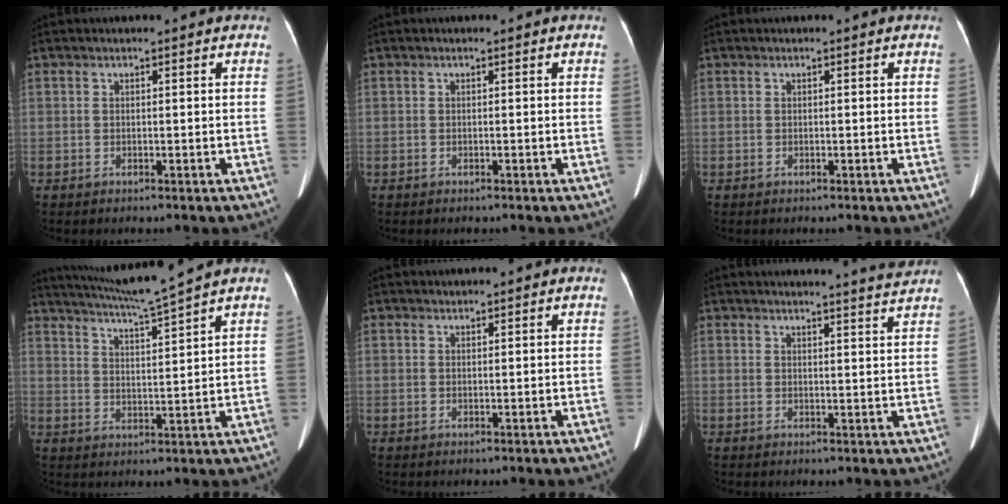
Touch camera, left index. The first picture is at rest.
{"total": 0.0}
{"total": 0.0}
{"total": 7.5, "force": [6.6, -2.2, 2.8], "torque": [-0.054, -0.009, 0.116]}
{"total": 0.0}
{"total": 5.6, "force": [5.4, -1.2, 1.1], "torque": [-0.019, -0.012, 0.055]}